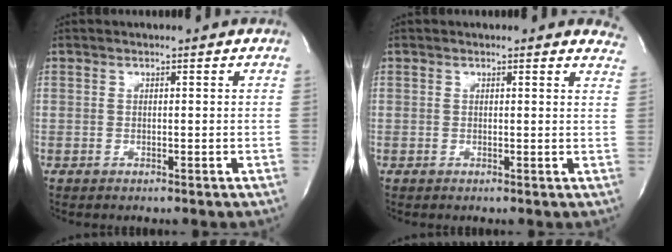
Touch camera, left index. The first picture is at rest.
{"total": 3.9, "force": [3.6, 1.1, 0.7], "torque": [0.007, -0.014, 0.009]}